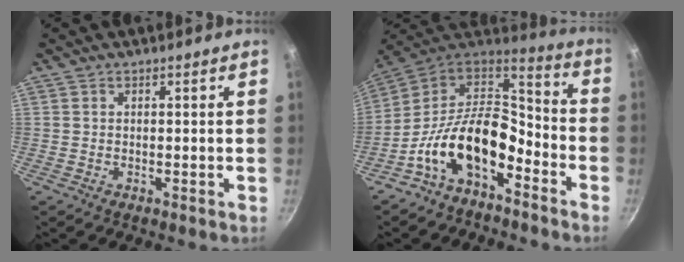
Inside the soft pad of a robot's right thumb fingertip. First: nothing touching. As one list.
[{"total": 18.0, "force": [-7.0, 10.8, 12.7], "torque": [-0.199, 0.070, -0.142]}]